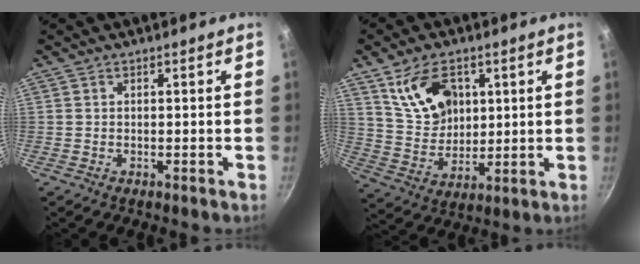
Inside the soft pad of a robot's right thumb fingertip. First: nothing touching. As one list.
[{"total": 12.3, "force": [5.0, 8.1, 7.7], "torque": [-0.108, -0.025, 0.106]}]